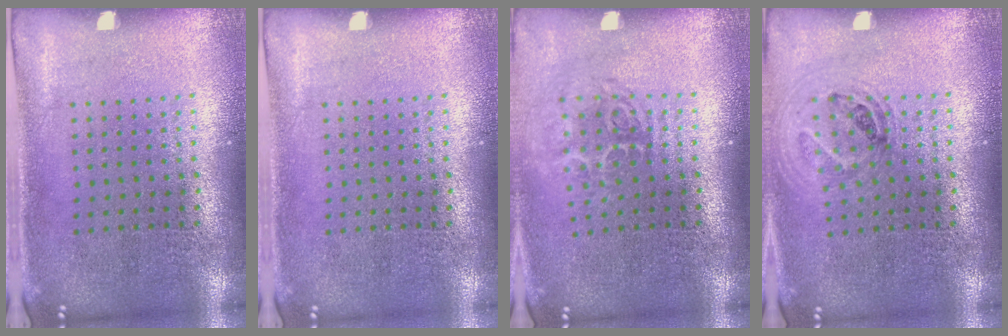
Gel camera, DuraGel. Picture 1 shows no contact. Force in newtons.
{"total": 0.0}
{"total": 1.8, "press": 1.2, "slide": 1.3}
{"total": 0.9, "press": 0.9, "slide": 0.2}